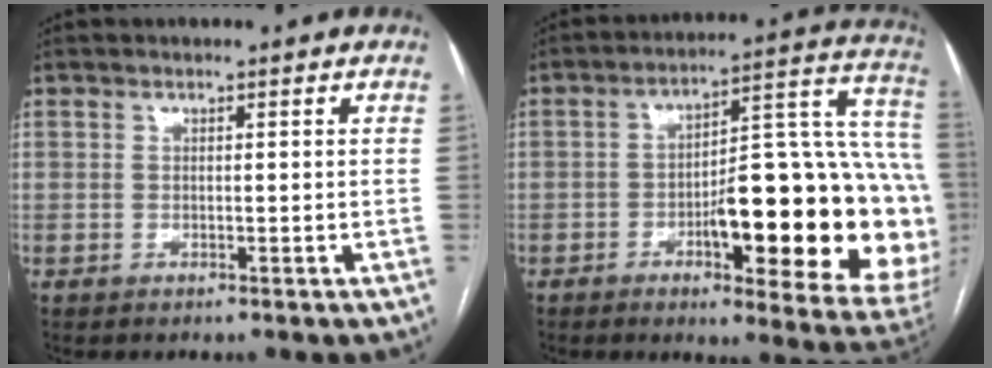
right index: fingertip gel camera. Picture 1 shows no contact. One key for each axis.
{"total": 27.2, "fx": -5.5, "fy": 6.6, "fz": 25.9, "tx": -0.263, "ty": 0.027, "tz": -0.061}